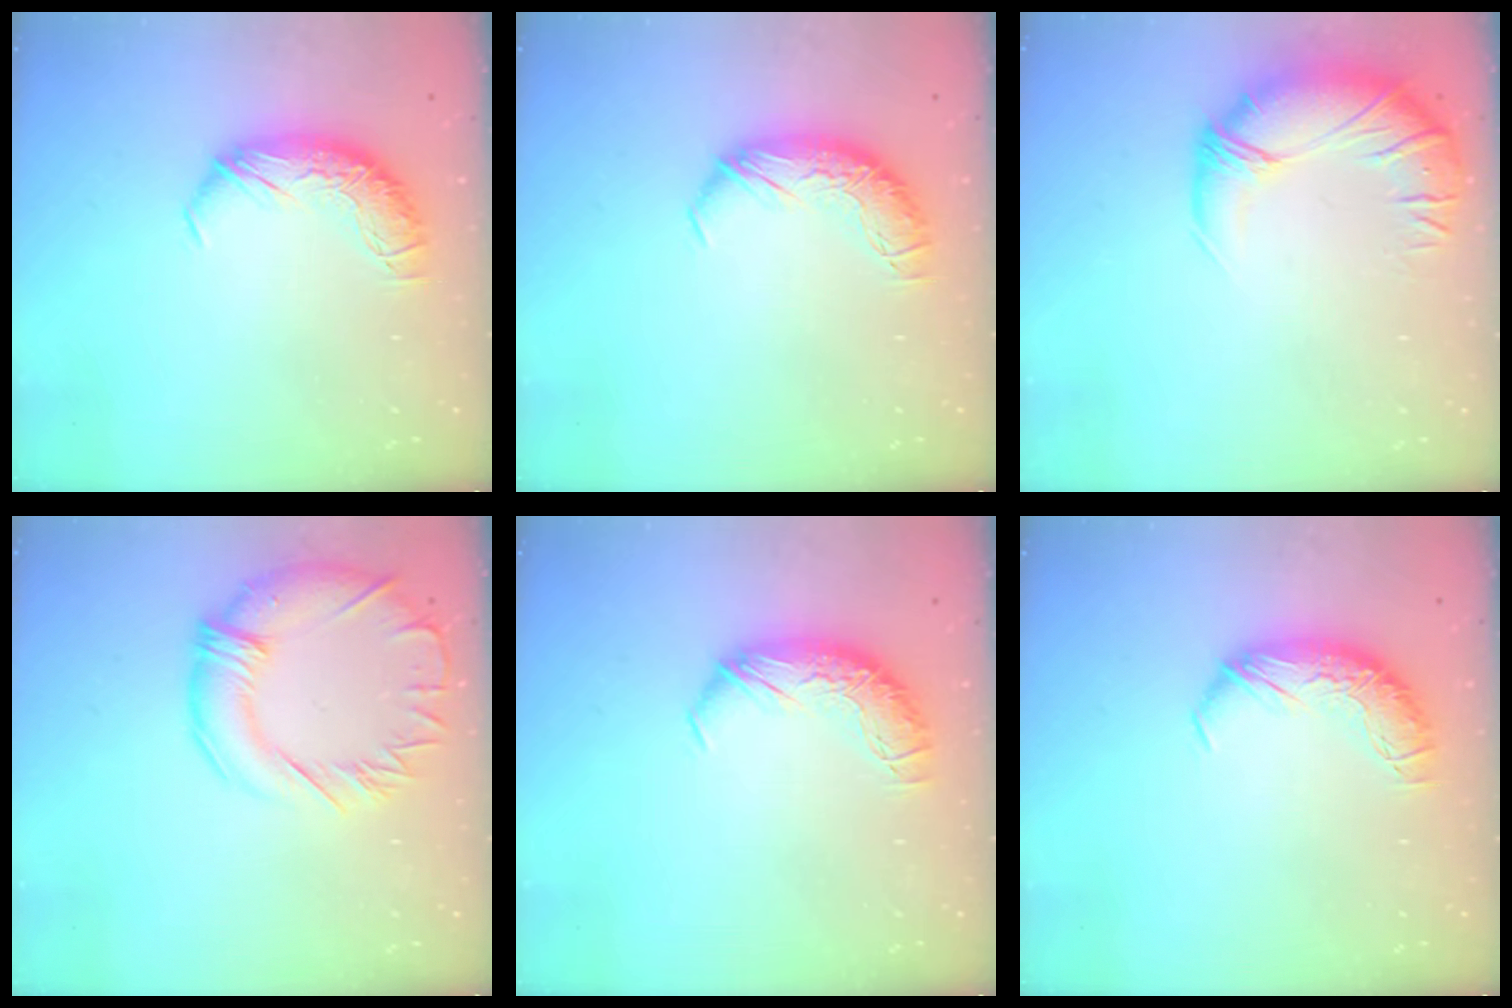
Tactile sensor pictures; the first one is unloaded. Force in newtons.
{"total": 0.0}
{"total": 2.9, "press": 0.1, "slide": 2.9}
{"total": 5.7, "press": 5.5, "slide": 1.5}
{"total": 0.0}
{"total": 0.0}